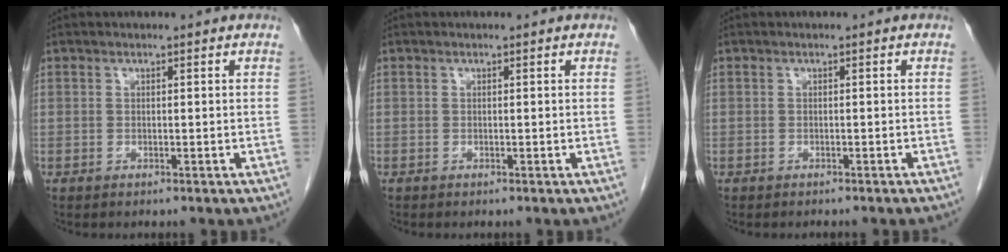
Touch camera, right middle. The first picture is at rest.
{"total": 0.0}
{"total": 2.2, "force": [-2.0, 0.3, 0.9], "torque": [-0.019, -0.002, -0.022]}